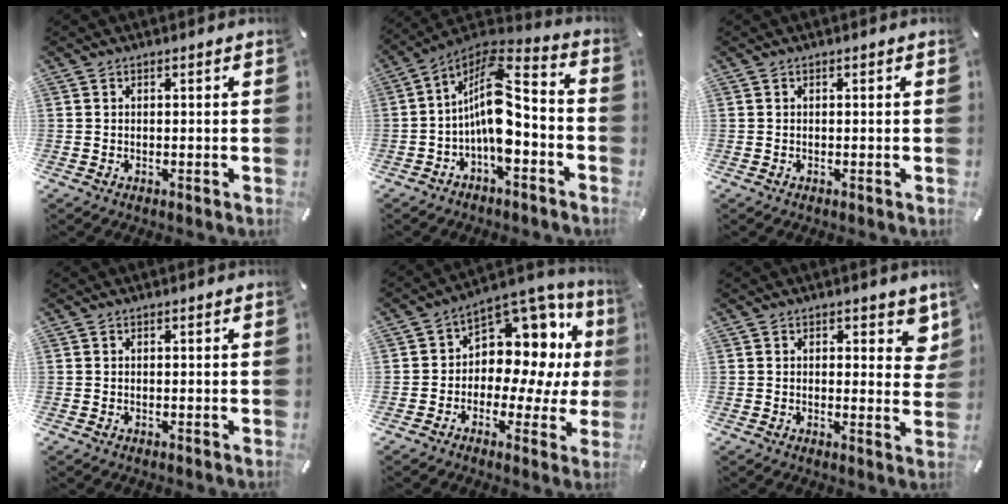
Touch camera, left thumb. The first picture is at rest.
{"total": 12.2, "force": [-2.9, 5.8, 10.3], "torque": [-0.202, -0.010, -0.055]}
{"total": 0.0}
{"total": 0.0}
{"total": 11.2, "force": [2.8, 8.6, 6.6], "torque": [-0.085, -0.045, 0.054]}
{"total": 4.6, "force": [2.6, 2.6, 2.8], "torque": [-0.020, -0.011, 0.039]}